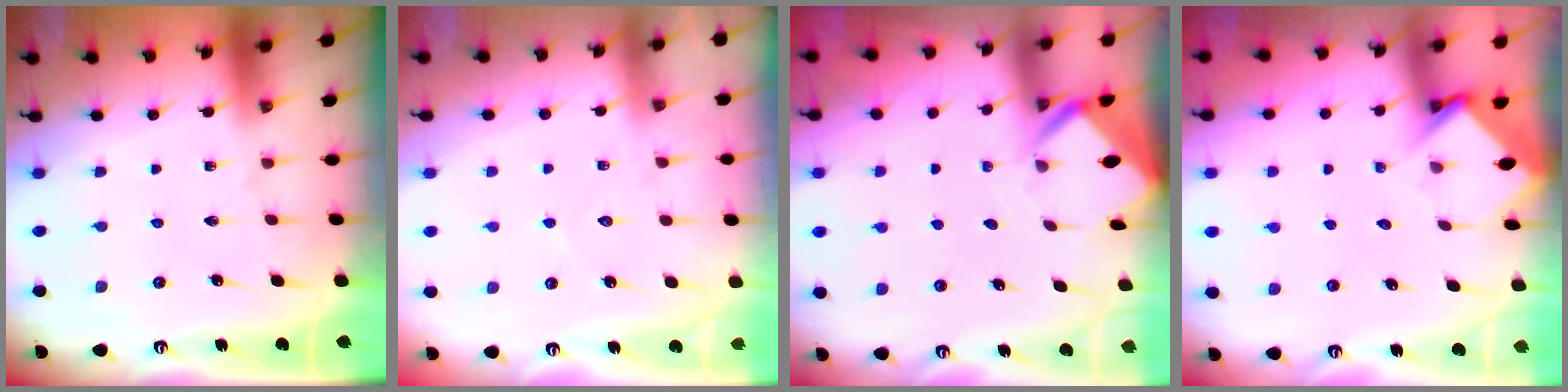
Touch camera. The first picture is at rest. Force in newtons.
{"total": 5.7, "press": 5.6, "slide": 0.6}
{"total": 2.6, "press": 2.6, "slide": 0.2}
{"total": 3.6, "press": 3.6, "slide": 0.2}